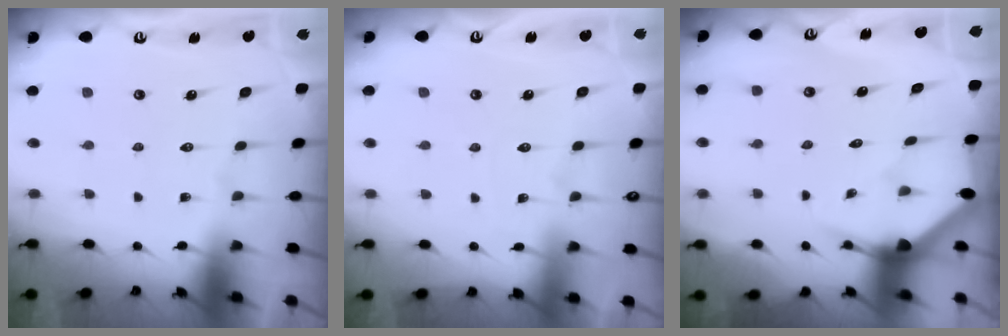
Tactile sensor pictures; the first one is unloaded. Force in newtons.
{"total": 2.2, "press": 2.2, "slide": 0.3}
{"total": 3.4, "press": 3.4, "slide": 0.1}